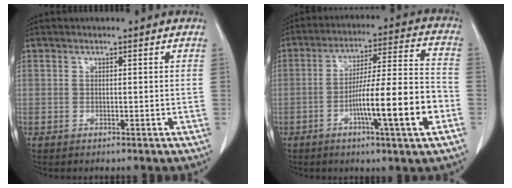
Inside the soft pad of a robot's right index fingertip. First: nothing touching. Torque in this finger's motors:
{"motor_torque": [1.59, -0.55, 0.59, 0.14]}